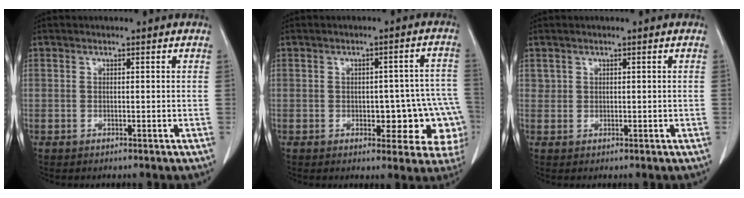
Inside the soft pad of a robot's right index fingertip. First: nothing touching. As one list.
[{"total": 10.8, "force": [-2.7, 5.4, 8.9], "torque": [-0.072, 0.030, -0.024]}, {"total": 0.8, "force": [0.4, 0.6, -0.1], "torque": [0.012, 0.002, 0.006]}]